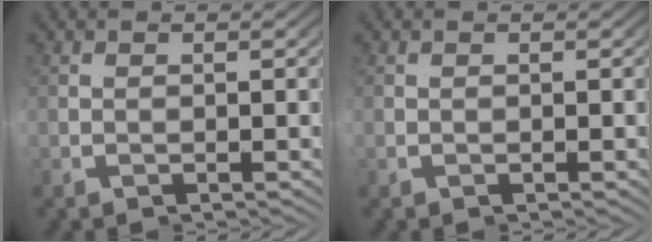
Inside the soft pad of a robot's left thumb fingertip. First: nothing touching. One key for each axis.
{"total": 0.0}